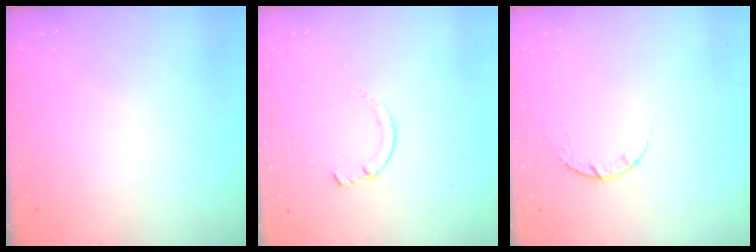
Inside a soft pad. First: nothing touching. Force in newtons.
{"total": 1.8, "press": 1.7, "slide": 0.3}
{"total": 3.2, "press": 3.1, "slide": 0.5}